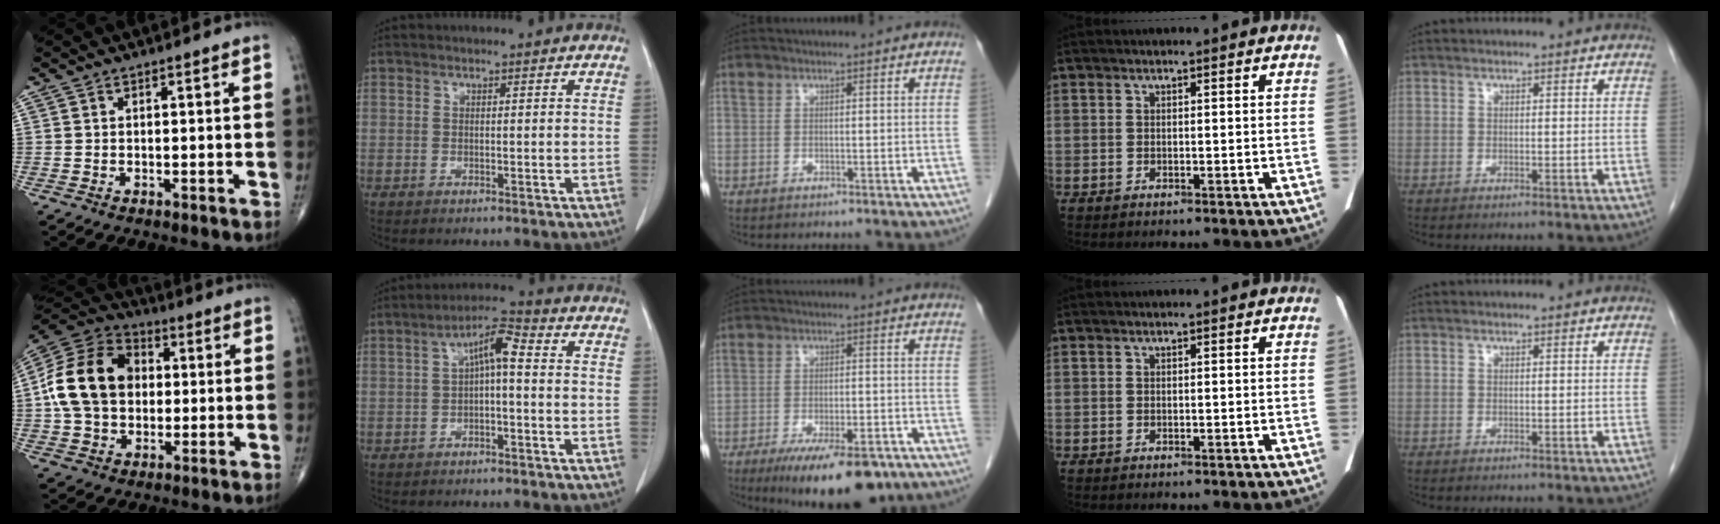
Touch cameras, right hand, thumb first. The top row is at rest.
{"thumb": {"total": 18.0, "force": [1.1, 13.4, 11.9], "torque": [-0.208, 0.024, 0.015]}, "index": {"total": 5.7, "force": [0.3, 1.3, 5.5], "torque": [-0.096, 0.026, 0.003]}, "middle": {"total": 13.2, "force": [-9.3, 3.9, 8.5], "torque": [-0.110, -0.012, -0.138]}}